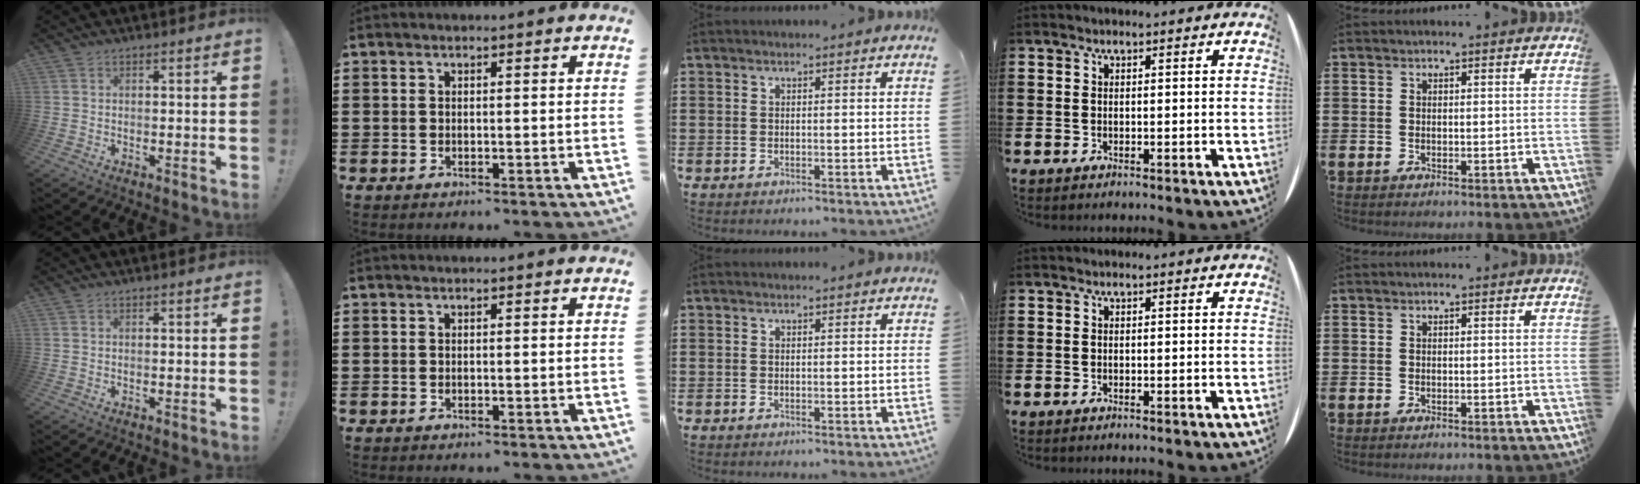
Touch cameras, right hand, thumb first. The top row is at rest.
{}